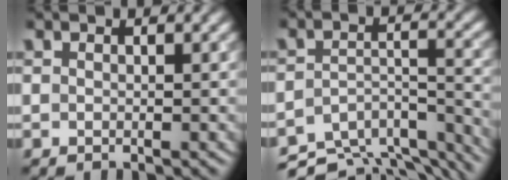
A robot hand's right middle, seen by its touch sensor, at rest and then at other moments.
{"total": 11.5, "force": [-10.4, 3.3, 3.6], "torque": [-0.061, -0.009, -0.132]}